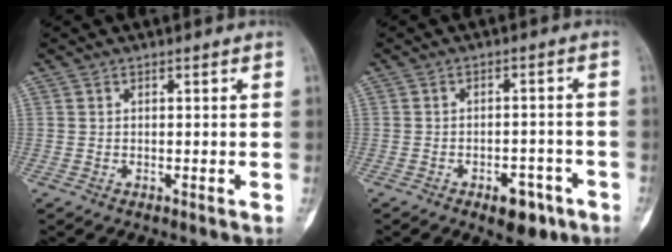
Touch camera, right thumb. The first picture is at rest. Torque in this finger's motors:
{"motor_torque": [1.54, 0.89, 0.57, -0.91, 0.04]}